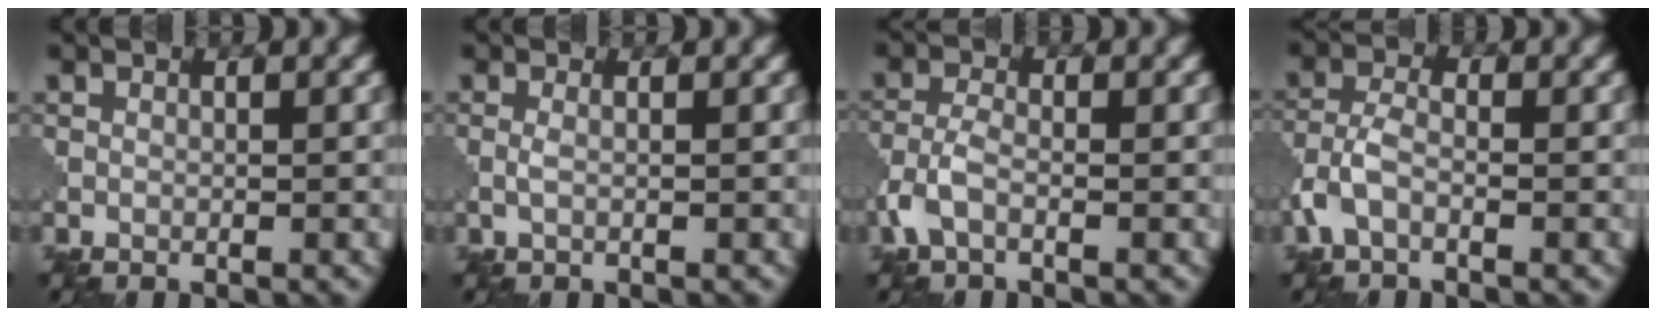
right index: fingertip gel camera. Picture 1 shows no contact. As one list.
[{"total": 1.0, "force": [0.1, 0.2, 0.9], "torque": [-0.022, -0.001, -0.004]}, {"total": 3.0, "force": [-1.4, 1.4, 2.3], "torque": [-0.059, 0.003, -0.038]}, {"total": 3.3, "force": [-1.4, 1.7, 2.5], "torque": [-0.061, 0.006, -0.041]}]